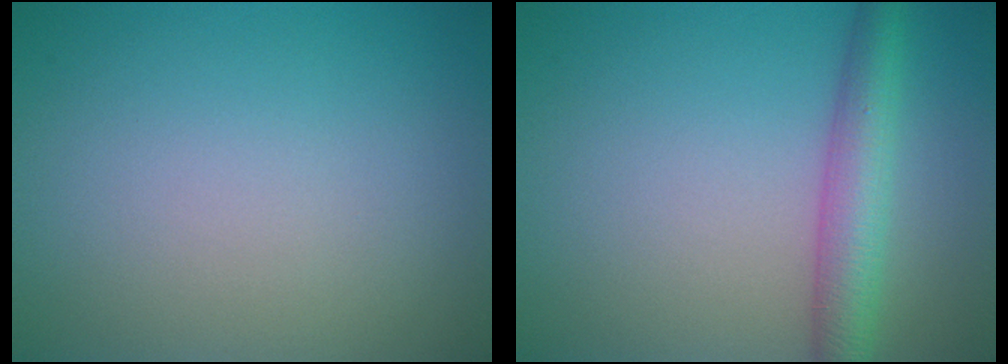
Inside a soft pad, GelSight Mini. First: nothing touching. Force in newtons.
{"total": 4.4, "press": 4.4, "slide": 0.1}